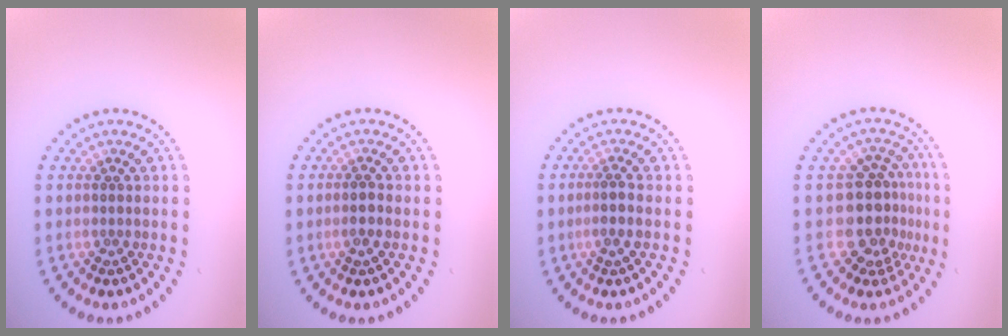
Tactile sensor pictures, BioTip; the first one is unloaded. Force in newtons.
{"total": 0.8, "press": 0.8, "slide": 0.3}
{"total": 1.5, "press": 1.2, "slide": 1.0}
{"total": 4.1, "press": 3.2, "slide": 2.5}